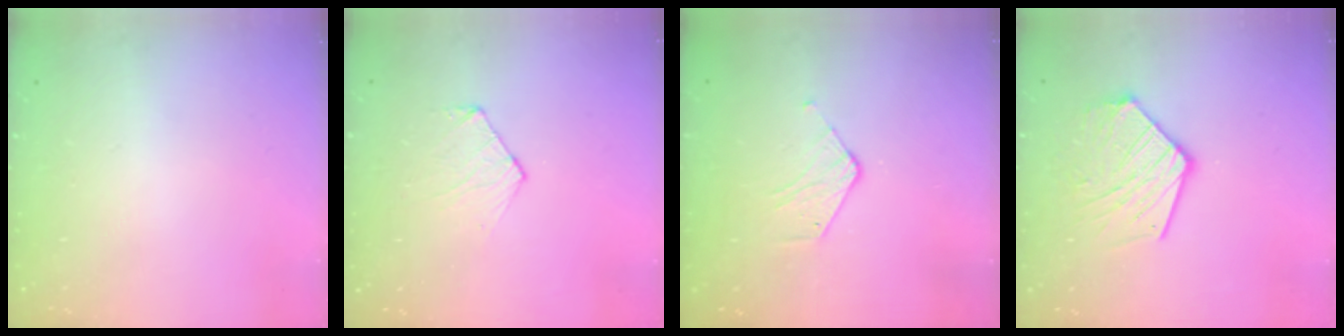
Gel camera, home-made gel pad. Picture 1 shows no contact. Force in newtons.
{"total": 5.6, "press": 5.6, "slide": 0.5}
{"total": 3.8, "press": 3.8, "slide": 0.3}
{"total": 13.8, "press": 13.7, "slide": 1.6}